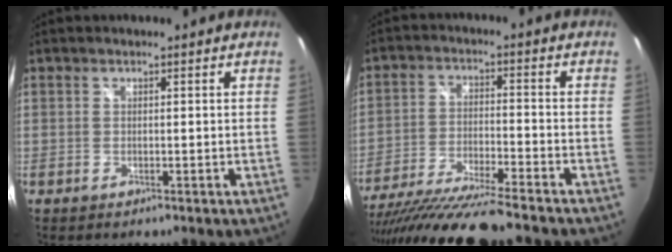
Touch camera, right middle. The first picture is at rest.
{"total": 15.6, "force": [-13.6, -0.1, 7.6], "torque": [-0.161, -0.041, -0.238]}